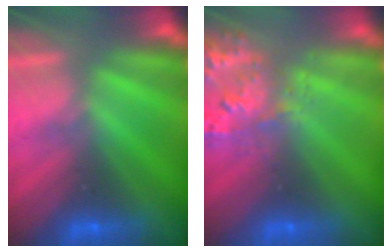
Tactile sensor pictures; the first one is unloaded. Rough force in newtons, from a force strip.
{"total": 2.8}